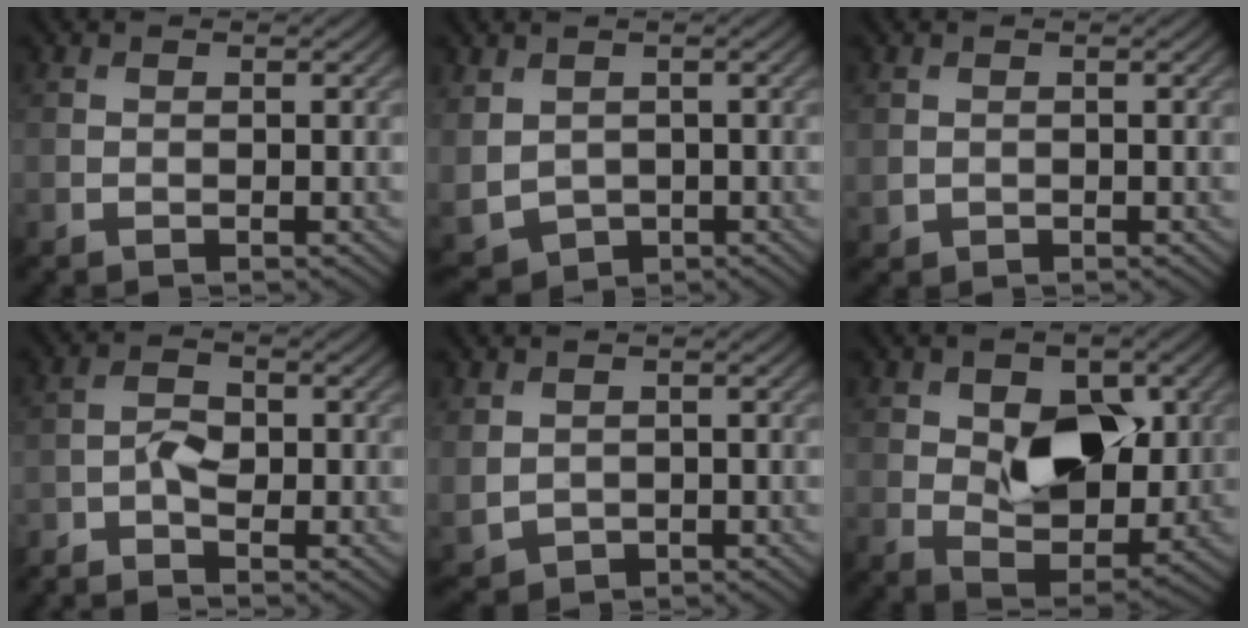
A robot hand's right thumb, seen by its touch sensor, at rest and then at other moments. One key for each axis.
{"total": 5.1, "fx": 0.6, "fy": 4.1, "fz": 2.8, "tx": -0.103, "ty": -0.020, "tz": 0.013}
{"total": 0.9, "fx": 0.2, "fy": 0.9, "fz": 0.2, "tx": -0.010, "ty": -0.007, "tz": 0.008}
{"total": 2.7, "fx": -2.0, "fy": 0.9, "fz": 1.4, "tx": -0.033, "ty": 0.001, "tz": -0.049}
{"total": 2.7, "fx": 0.6, "fy": 2.3, "fz": 1.4, "tx": -0.051, "ty": -0.010, "tz": 0.018}
{"total": 9.5, "fx": 1.7, "fy": 5.9, "fz": 7.3, "tx": -0.117, "ty": -0.008, "tz": 0.025}